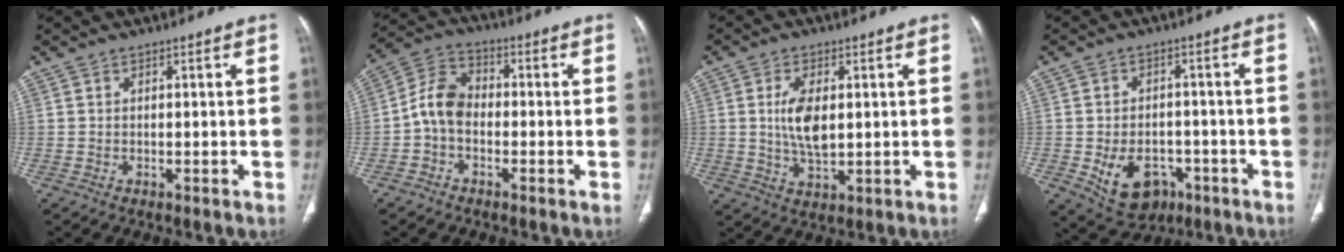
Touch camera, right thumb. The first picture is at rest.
{"total": 7.4, "force": [-1.5, 5.2, 5.0], "torque": [-0.085, 0.028, -0.044]}
{"total": 7.4, "force": [0.9, 3.7, 6.3], "torque": [-0.120, -0.008, 0.019]}
{"total": 10.3, "force": [-3.9, 7.4, 6.0], "torque": [-0.078, 0.022, -0.044]}